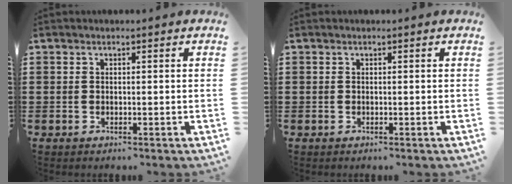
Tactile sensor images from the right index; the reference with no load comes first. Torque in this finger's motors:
{"motor_torque": [0.83, 1.31, -0.01, 0.01]}